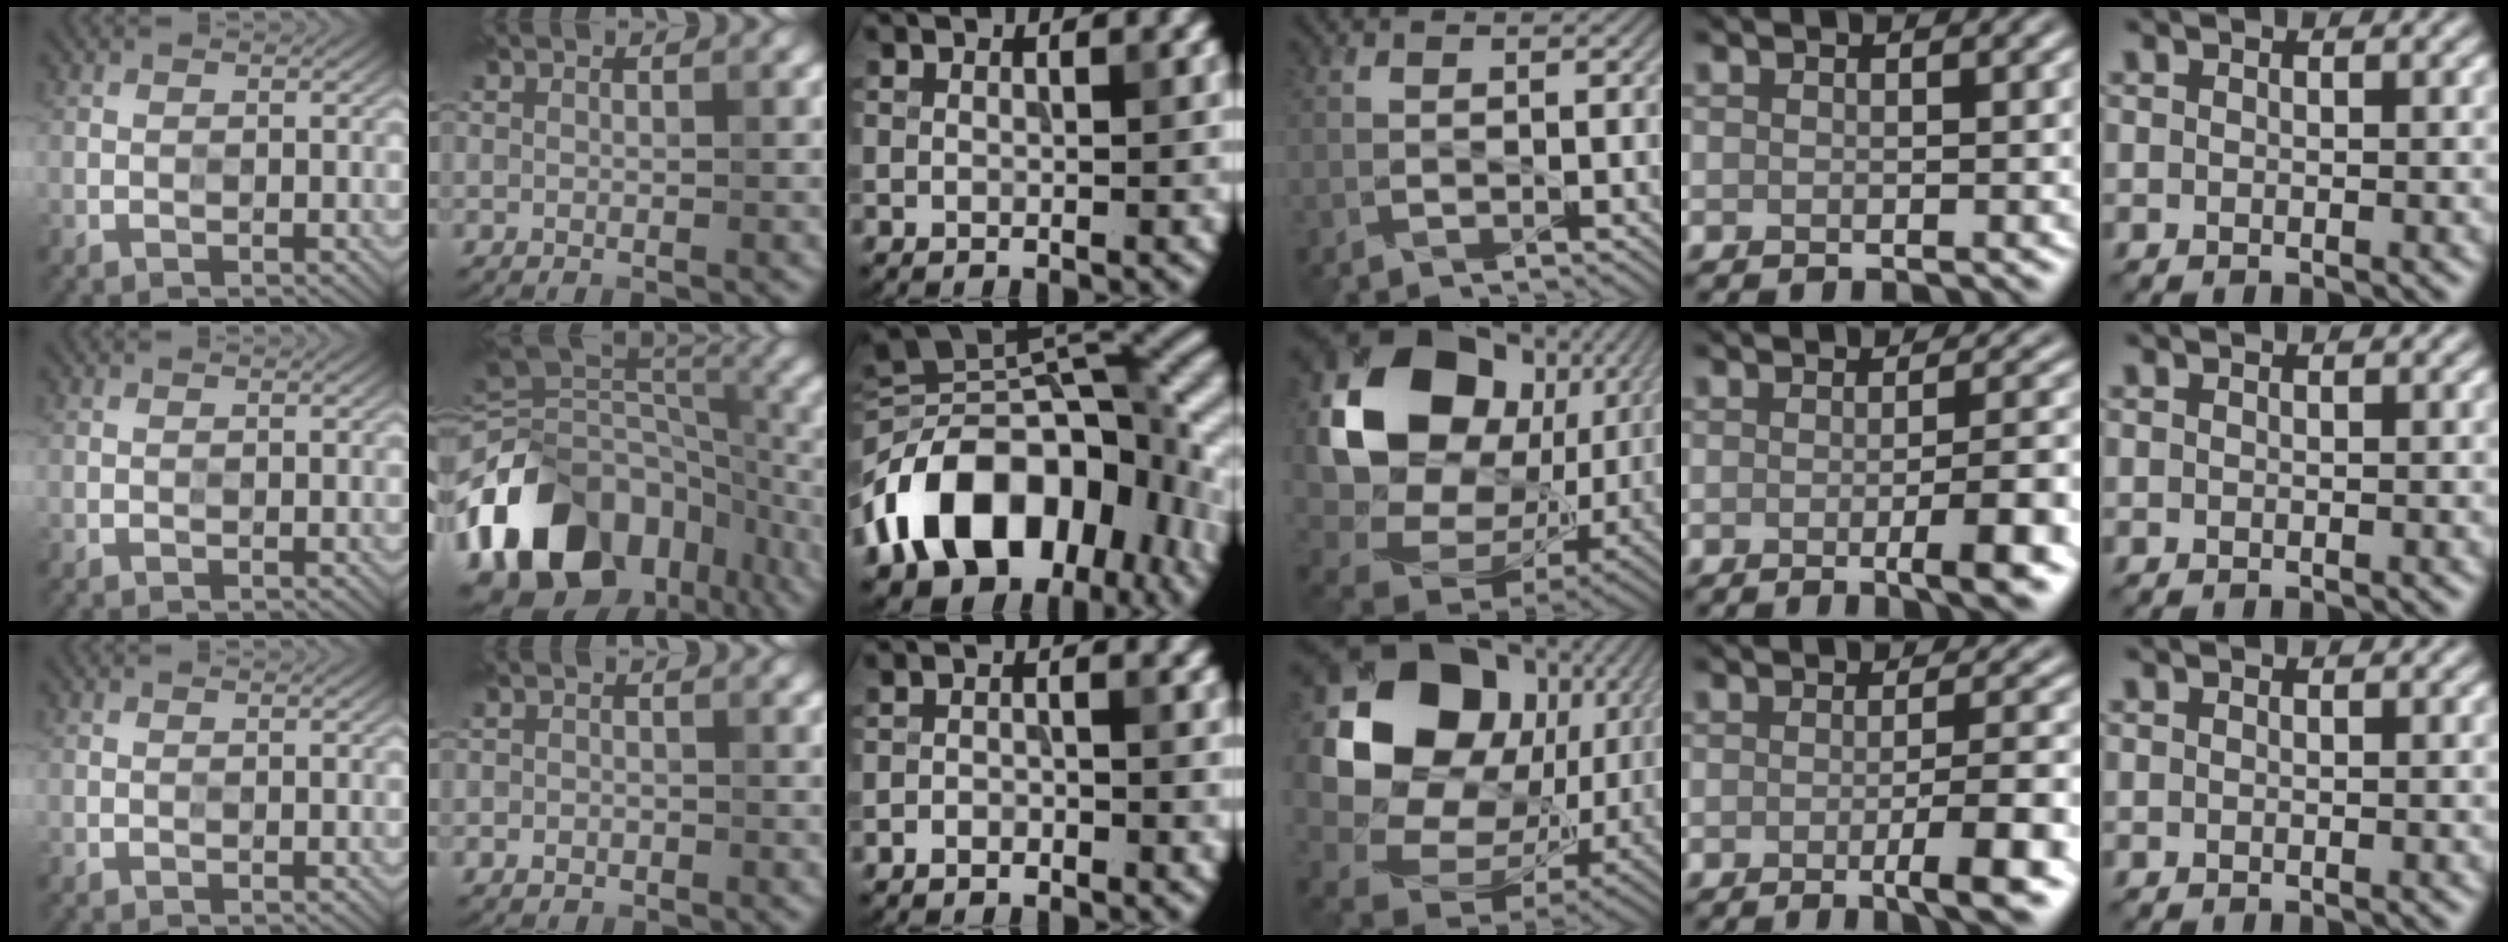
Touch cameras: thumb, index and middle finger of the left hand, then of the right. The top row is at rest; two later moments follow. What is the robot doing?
{"motion": "wipe", "object": "mirror"}